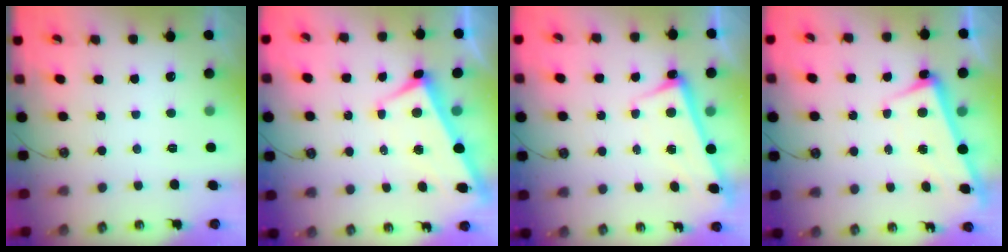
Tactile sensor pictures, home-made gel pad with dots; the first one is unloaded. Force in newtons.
{"total": 2.7, "press": 2.5, "slide": 0.9}
{"total": 2.5, "press": 2.5, "slide": 0.7}
{"total": 2.4, "press": 2.3, "slide": 0.8}